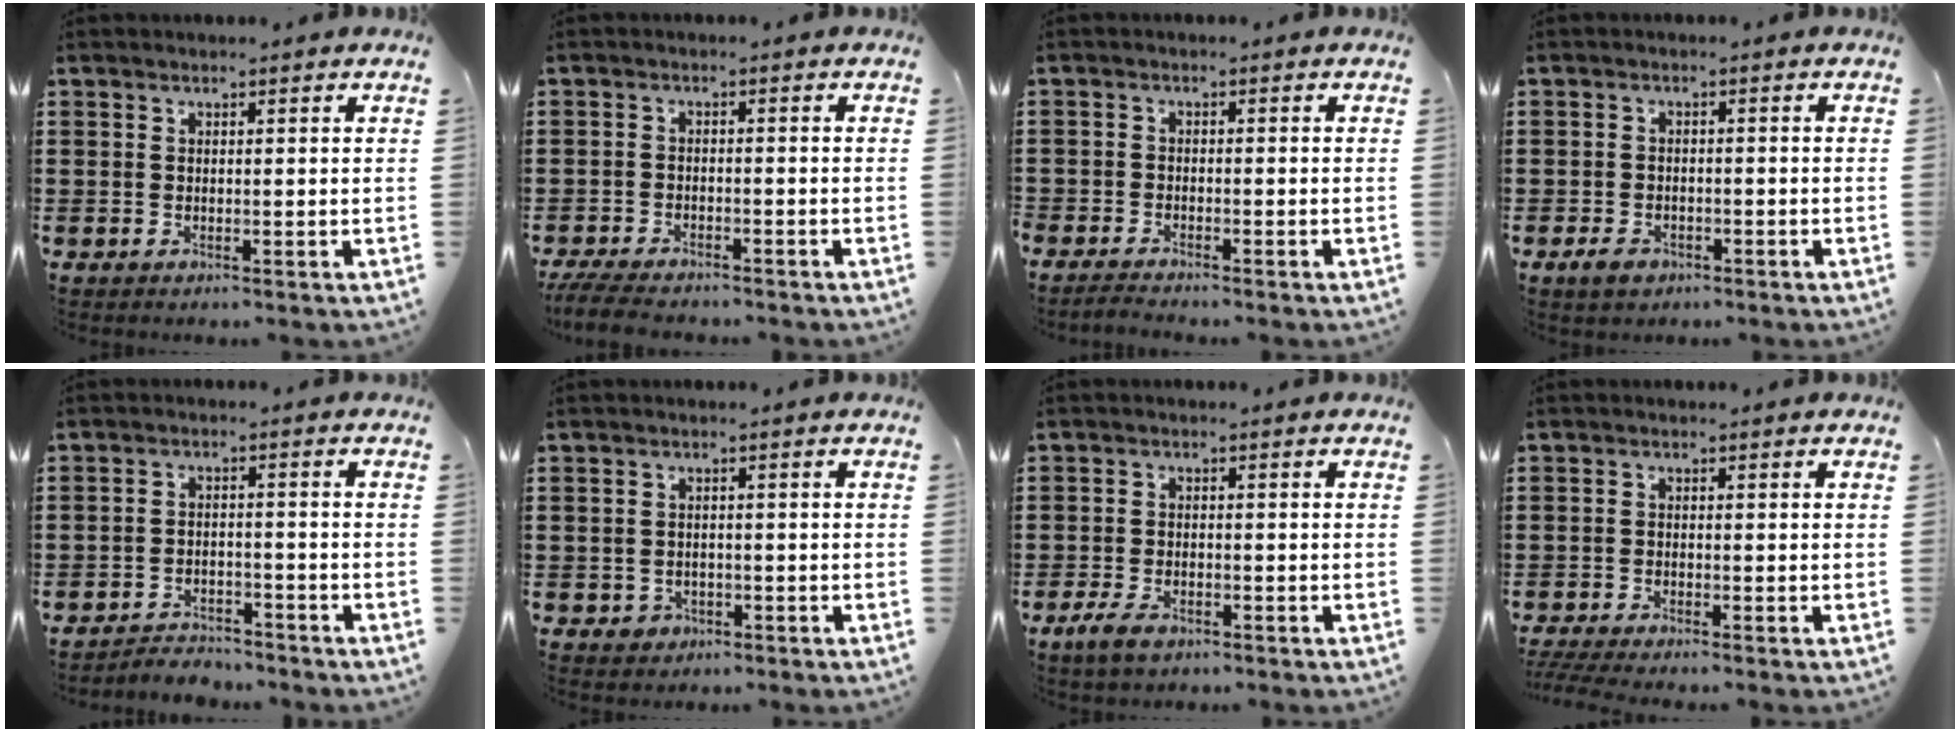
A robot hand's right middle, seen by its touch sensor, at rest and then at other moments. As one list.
[{"total": 3.7, "force": [-3.5, 0.5, 1.1], "torque": [-0.032, -0.005, -0.076]}, {"total": 1.8, "force": [-1.8, 0.1, 0.2], "torque": [-0.008, 0.001, -0.038]}, {"total": 2.1, "force": [-1.4, 1.2, 1.0], "torque": [-0.028, -0.001, -0.032]}, {"total": 3.2, "force": [-3.2, 0.5, 0.0], "torque": [-0.008, 0.002, -0.069]}, {"total": 1.4, "force": [-0.8, 1.1, 0.3], "torque": [-0.010, 0.001, -0.019]}, {"total": 3.0, "force": [-2.0, 1.4, 1.7], "torque": [-0.044, -0.001, -0.042]}, {"total": 1.8, "force": [-1.7, 0.0, 0.6], "torque": [-0.018, -0.002, -0.036]}]